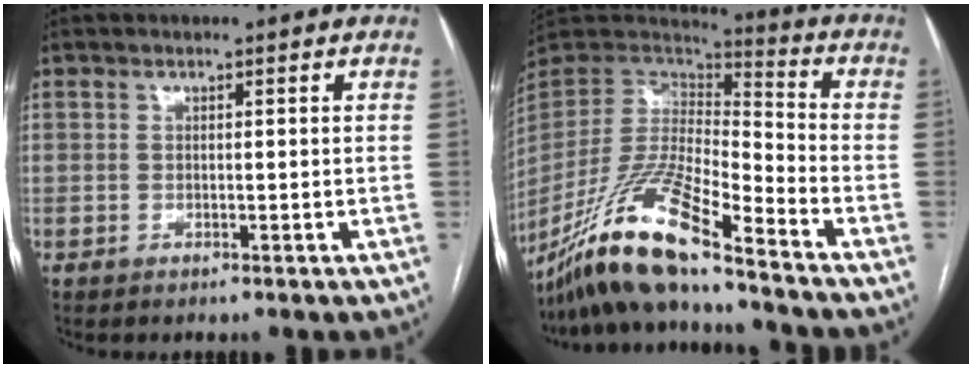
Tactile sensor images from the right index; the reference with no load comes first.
{"total": 18.5, "force": [-14.2, 1.3, 11.8], "torque": [-0.247, -0.024, -0.269]}